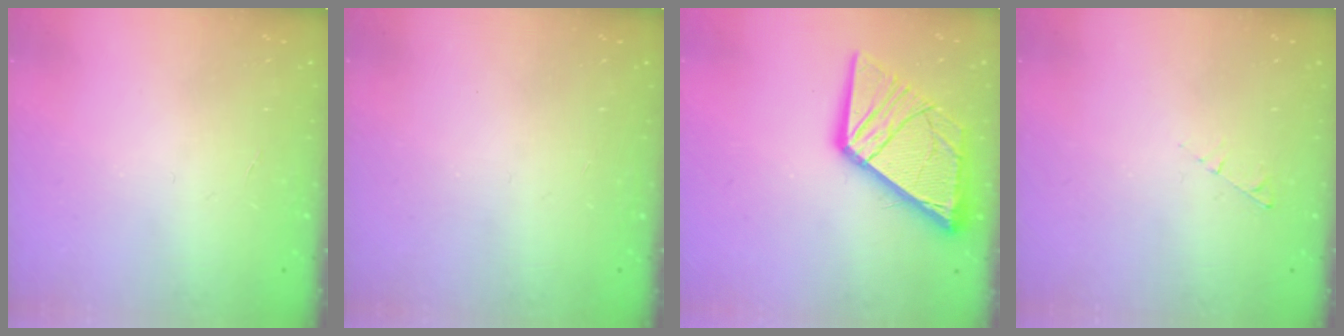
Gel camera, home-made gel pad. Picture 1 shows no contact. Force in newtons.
{"total": 0.0}
{"total": 16.7, "press": 16.6, "slide": 1.8}
{"total": 2.9, "press": 2.9, "slide": 0.4}